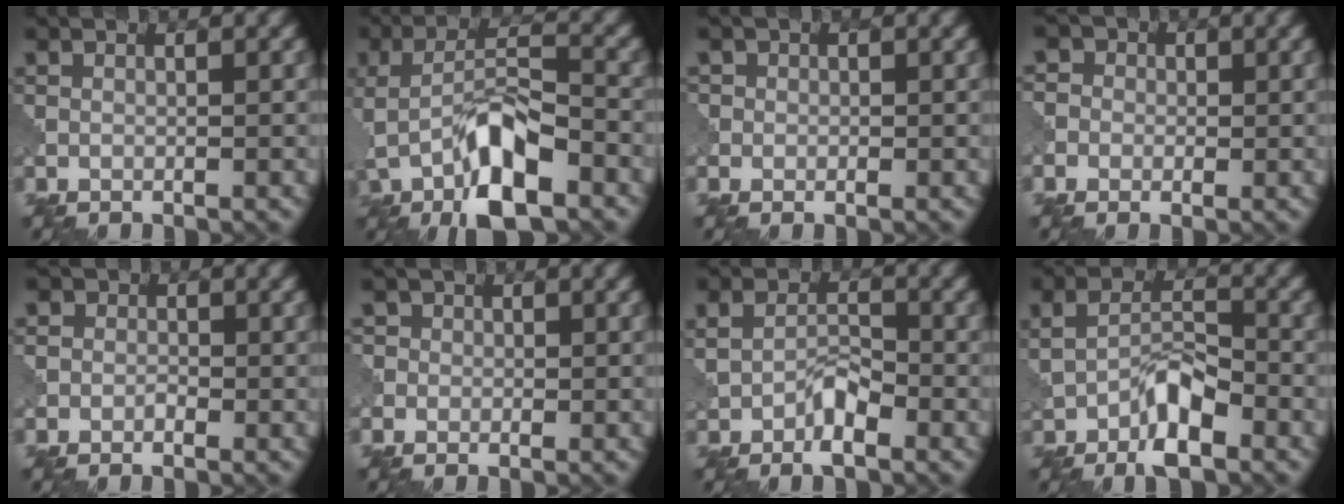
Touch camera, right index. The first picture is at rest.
{"total": 8.3, "force": [-3.0, 3.3, 7.0], "torque": [-0.129, 0.004, -0.056]}
{"total": 1.5, "force": [0.2, 1.4, 0.3], "torque": [0.006, 0.002, -0.008]}
{"total": 3.7, "force": [0.7, 3.3, 1.5], "torque": [-0.001, 0.020, -0.028]}
{"total": 2.0, "force": [0.0, 1.8, 0.8], "torque": [0.010, 0.004, -0.025]}
{"total": 2.4, "force": [0.4, 2.3, 0.7], "torque": [0.006, 0.008, -0.019]}
{"total": 3.1, "force": [-1.2, 1.8, 2.2], "torque": [-0.038, 0.004, -0.023]}
{"total": 5.3, "force": [-2.2, 2.4, 4.2], "torque": [-0.072, 0.003, -0.041]}